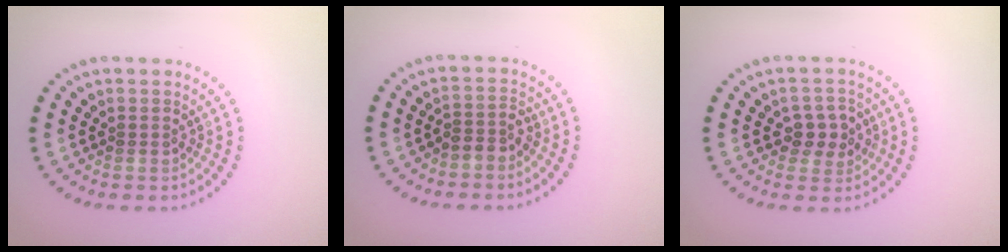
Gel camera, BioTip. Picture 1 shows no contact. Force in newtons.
{"total": 1.8, "press": 1.4, "slide": 1.1}
{"total": 2.7, "press": 2.6, "slide": 0.7}